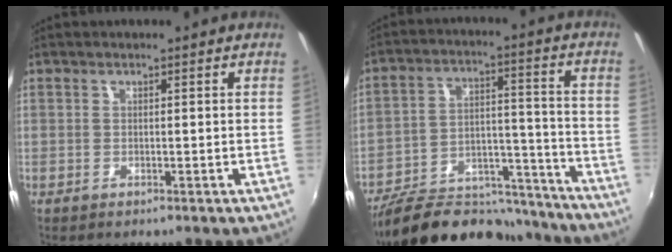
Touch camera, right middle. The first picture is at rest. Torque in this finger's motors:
{"motor_torque": [0.95, -1.19, 0.14, 0.08]}